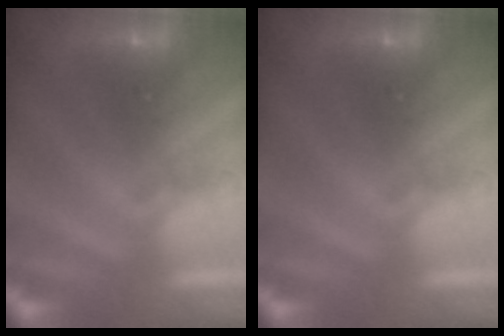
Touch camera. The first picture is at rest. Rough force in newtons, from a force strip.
{"total": 0.0}